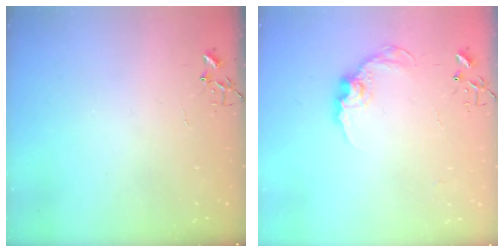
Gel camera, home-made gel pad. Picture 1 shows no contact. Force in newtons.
{"total": 10.7, "press": 10.7, "slide": 0.5}